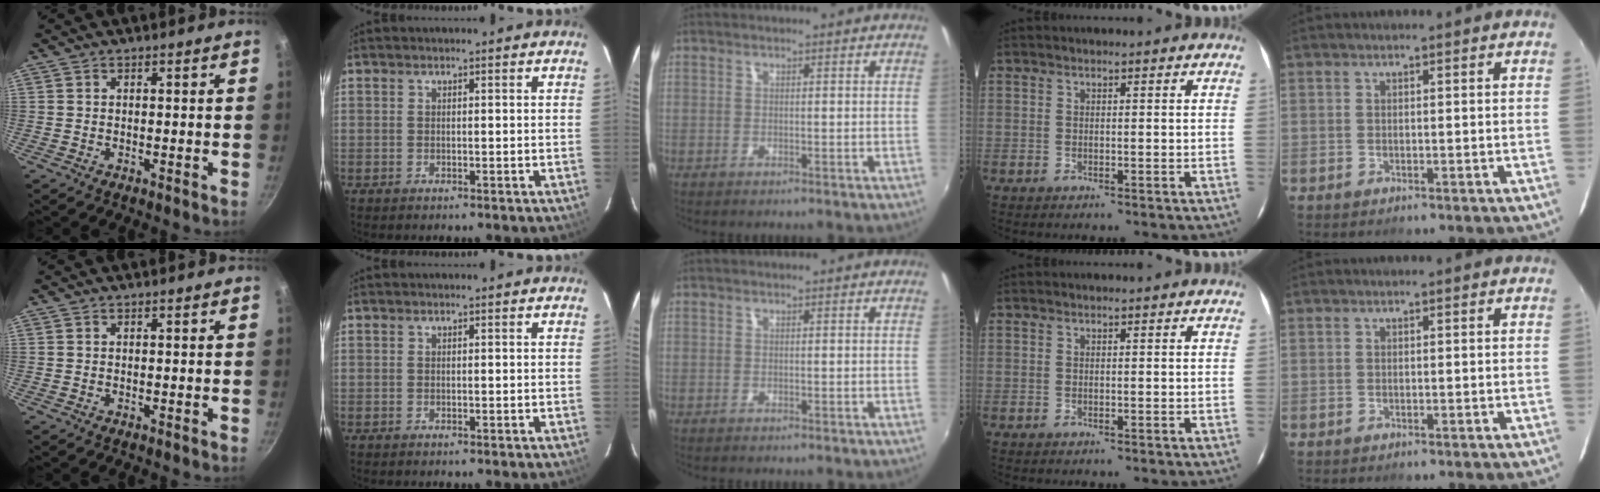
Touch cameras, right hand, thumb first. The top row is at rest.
{}